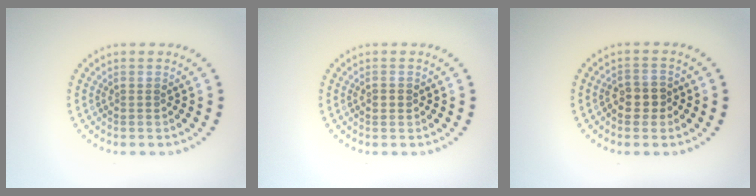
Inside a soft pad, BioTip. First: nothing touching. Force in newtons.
{"total": 1.2, "press": 1.2, "slide": 0.0}
{"total": 2.4, "press": 2.3, "slide": 0.7}